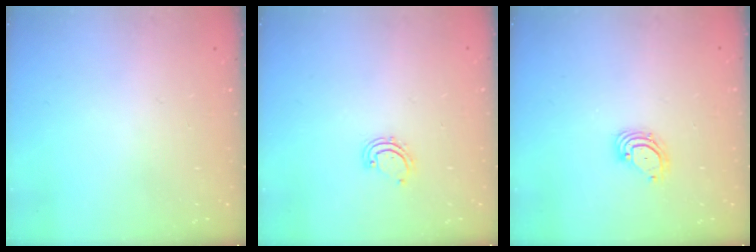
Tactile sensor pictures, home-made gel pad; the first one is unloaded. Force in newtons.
{"total": 3.5, "press": 3.5, "slide": 0.3}
{"total": 3.2, "press": 3.2, "slide": 0.3}